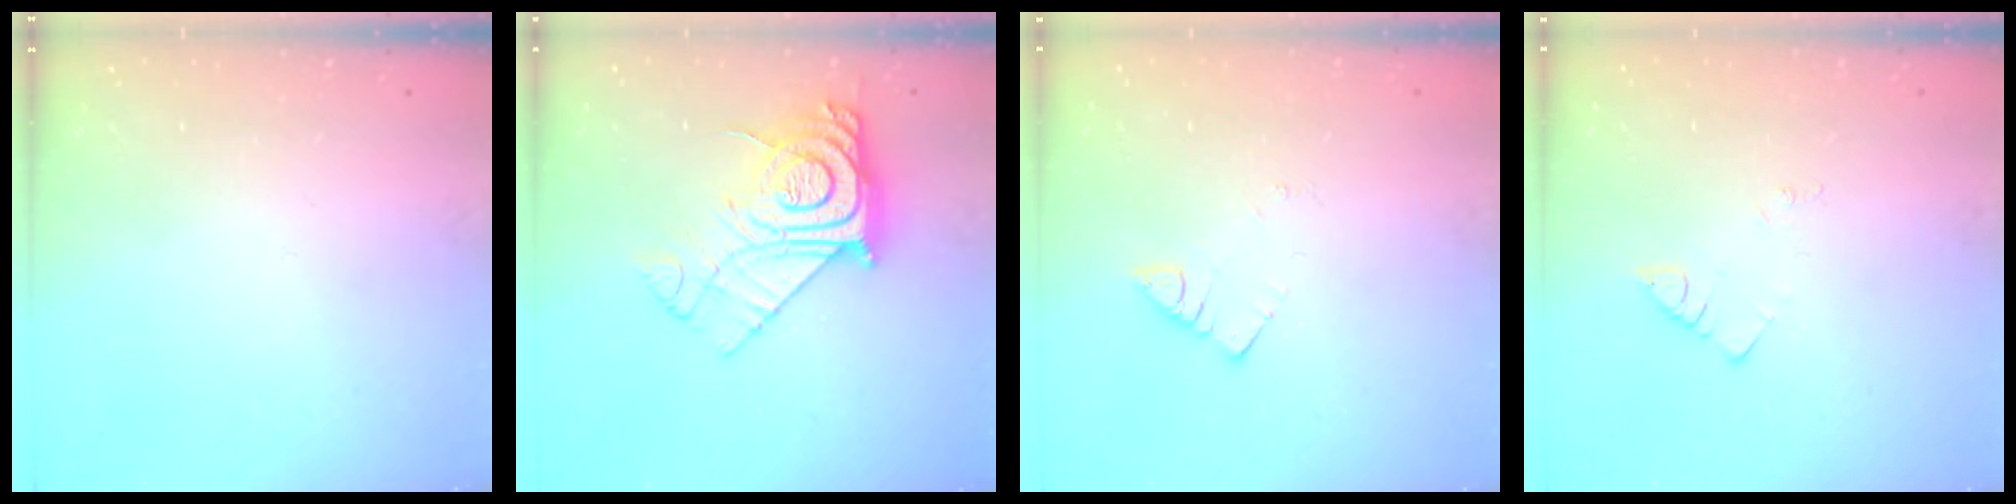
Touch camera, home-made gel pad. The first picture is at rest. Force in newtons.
{"total": 14.3, "press": 14.3, "slide": 1.0}
{"total": 3.3, "press": 3.2, "slide": 0.4}
{"total": 2.2, "press": 2.2, "slide": 0.4}